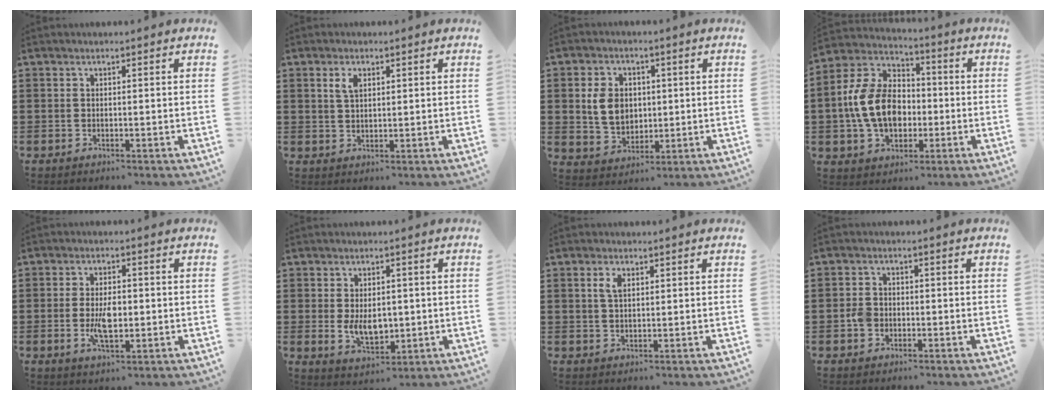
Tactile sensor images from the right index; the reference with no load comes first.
{"total": 2.6, "force": [1.3, 1.3, 1.9], "torque": [-0.042, 0.005, 0.022]}
{"total": 6.7, "force": [0.9, 5.2, 4.2], "torque": [-0.101, 0.008, 0.010]}
{"total": 12.6, "force": [-1.5, 9.0, 8.8], "torque": [-0.218, 0.014, -0.031]}
{"total": 5.3, "force": [-0.7, 2.4, 4.7], "torque": [-0.090, -0.004, -0.017]}
{"total": 5.6, "force": [-0.1, 3.5, 4.3], "torque": [-0.060, 0.000, -0.005]}
{"total": 2.6, "force": [1.0, 1.3, 2.0], "torque": [-0.044, 0.007, 0.016]}
{"total": 2.8, "force": [-0.8, 2.3, 1.4], "torque": [-0.037, 0.003, -0.019]}